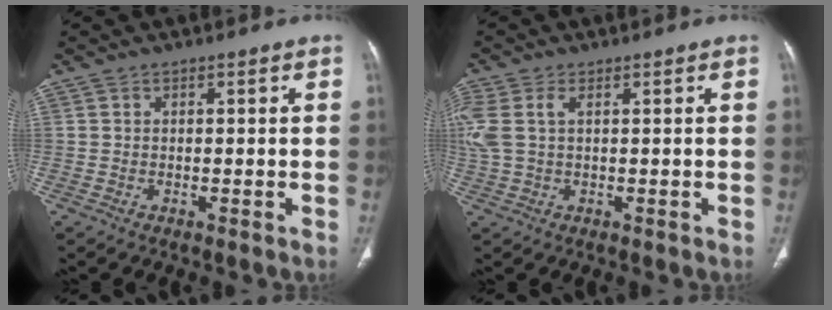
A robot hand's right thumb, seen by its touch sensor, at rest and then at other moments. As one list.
[{"total": 7.0, "force": [1.6, 4.0, 5.6], "torque": [-0.169, 0.023, 0.038]}]